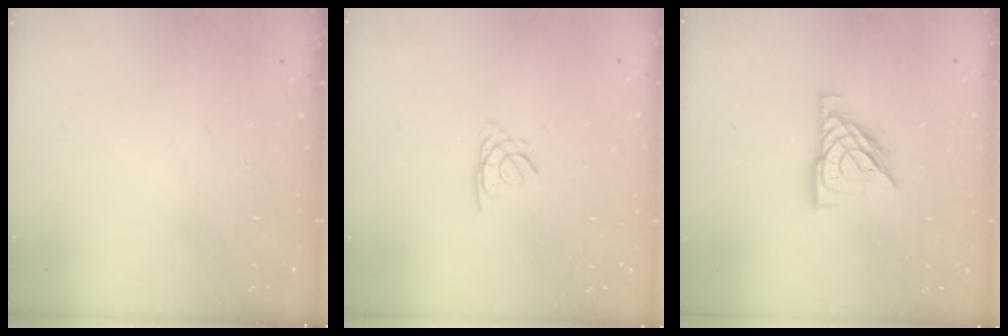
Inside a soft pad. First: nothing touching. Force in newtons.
{"total": 1.1, "press": 1.1, "slide": 0.3}
{"total": 11.0, "press": 10.9, "slide": 1.3}